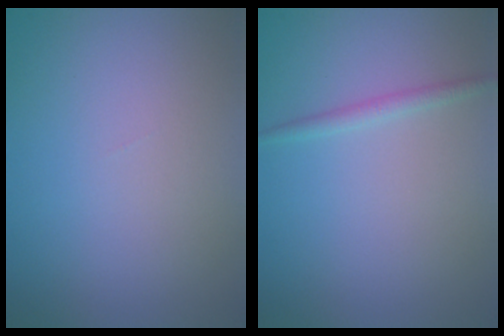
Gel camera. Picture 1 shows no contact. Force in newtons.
{"total": 1.1, "press": 1.1, "slide": 0.1}